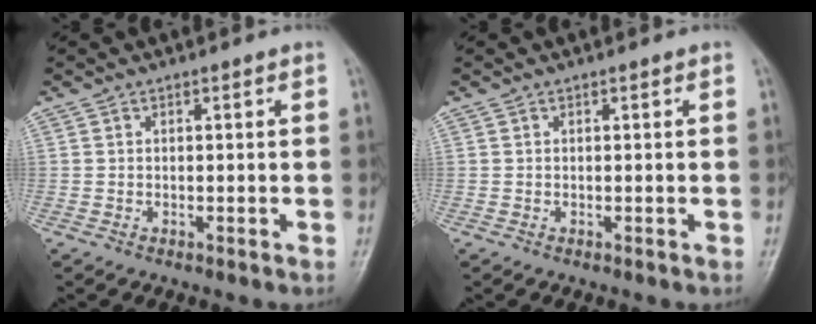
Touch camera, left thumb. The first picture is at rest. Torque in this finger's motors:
{"motor_torque": [0.09, -0.27, -0.02, -0.13, 0.00]}